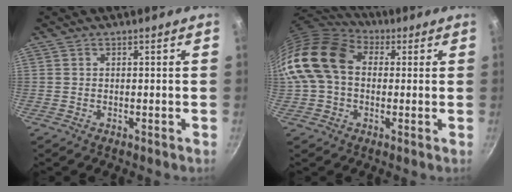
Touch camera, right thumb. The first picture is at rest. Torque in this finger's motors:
{"motor_torque": [2.42, 2.59, 0.94, -0.86, 0.52]}